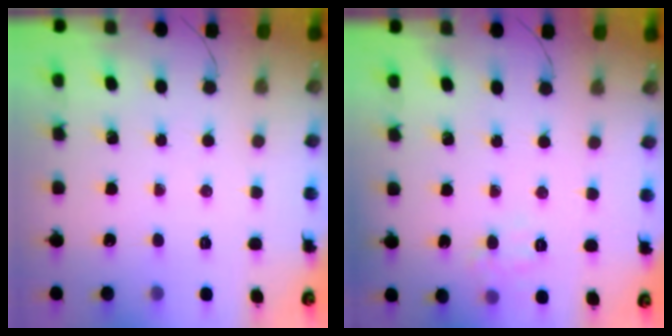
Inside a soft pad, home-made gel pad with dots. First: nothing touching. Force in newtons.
{"total": 7.4, "press": 7.3, "slide": 1.2}